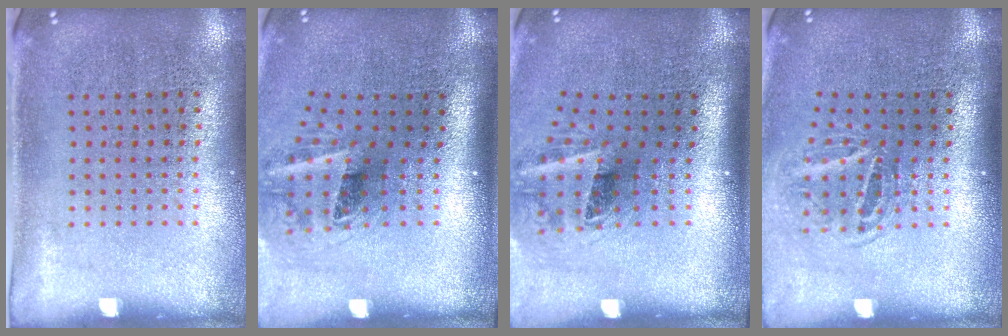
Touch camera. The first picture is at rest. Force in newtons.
{"total": 2.1, "press": 1.3, "slide": 1.6}
{"total": 2.1, "press": 1.3, "slide": 1.7}
{"total": 1.7, "press": 1.1, "slide": 1.3}